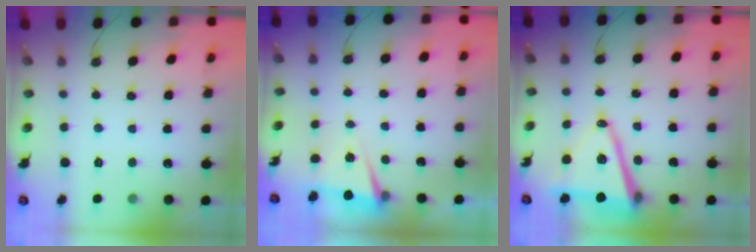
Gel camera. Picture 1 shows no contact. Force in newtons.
{"total": 1.9, "press": 1.4, "slide": 1.3}
{"total": 13.8, "press": 13.3, "slide": 3.8}